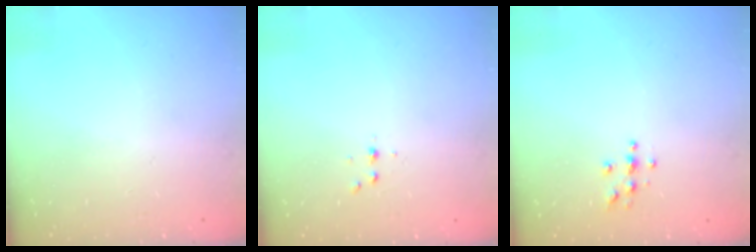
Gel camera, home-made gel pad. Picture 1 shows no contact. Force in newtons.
{"total": 3.2, "press": 3.2, "slide": 0.4}
{"total": 3.9, "press": 3.9, "slide": 0.4}